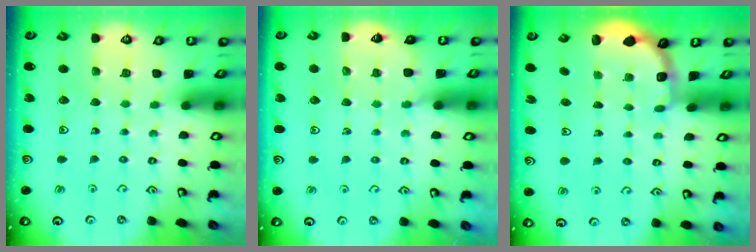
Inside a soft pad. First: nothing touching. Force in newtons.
{"total": 5.3, "press": 5.2, "slide": 0.7}
{"total": 1.8, "press": 1.7, "slide": 0.7}